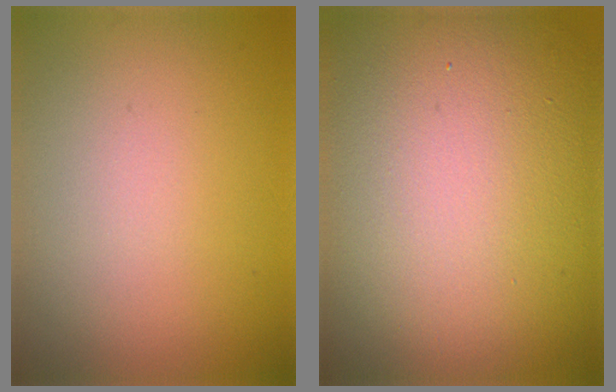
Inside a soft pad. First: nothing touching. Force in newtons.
{"total": 20.6, "press": 20.5, "slide": 1.3}